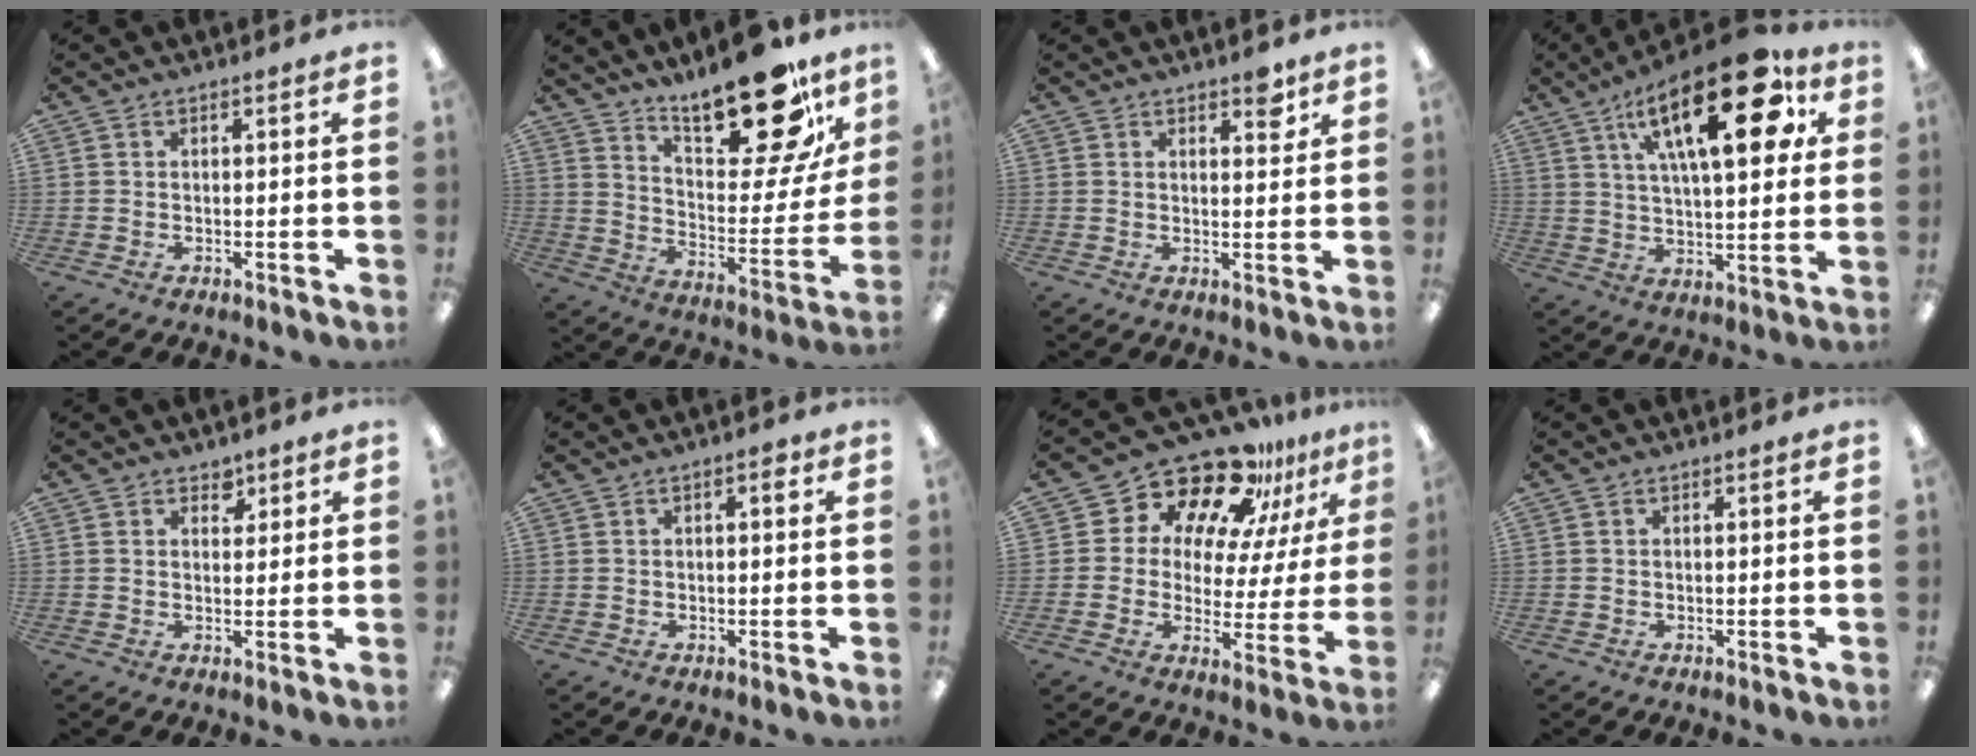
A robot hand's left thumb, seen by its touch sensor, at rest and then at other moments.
{"total": 22.5, "force": [16.5, 8.2, 12.9], "torque": [-0.180, -0.117, 0.273]}
{"total": 4.2, "force": [2.8, 1.7, 2.5], "torque": [-0.015, -0.014, 0.042]}
{"total": 25.3, "force": [11.5, 10.1, 20.2], "torque": [-0.307, -0.039, 0.173]}
{"total": 2.8, "force": [2.1, 1.8, 0.7], "torque": [0.006, -0.010, 0.034]}
{"total": 2.0, "force": [0.8, 0.7, 1.7], "torque": [-0.020, -0.002, 0.009]}
{"total": 17.8, "force": [14.0, 8.4, 7.1], "torque": [-0.138, -0.102, 0.245]}
{"total": 0.0}